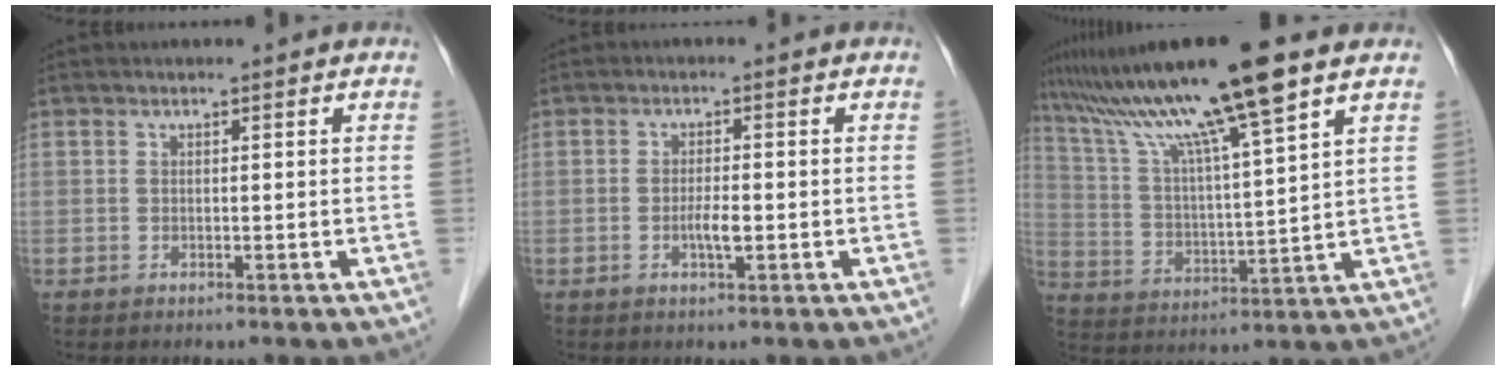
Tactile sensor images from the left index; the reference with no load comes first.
{"total": 2.7, "force": [-0.8, 0.5, 2.5], "torque": [-0.050, 0.000, -0.013]}
{"total": 16.5, "force": [11.6, -0.8, 11.6], "torque": [-0.205, 0.018, 0.203]}